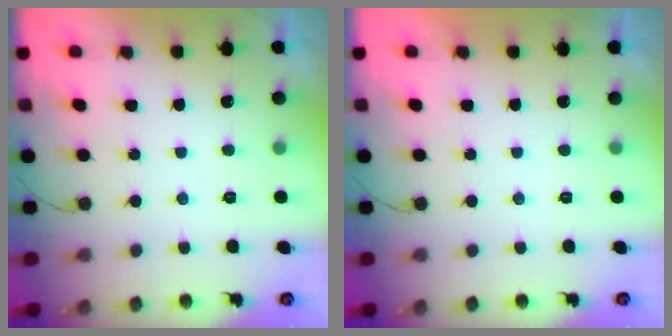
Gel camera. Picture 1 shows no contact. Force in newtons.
{"total": 1.9, "press": 1.9, "slide": 0.0}